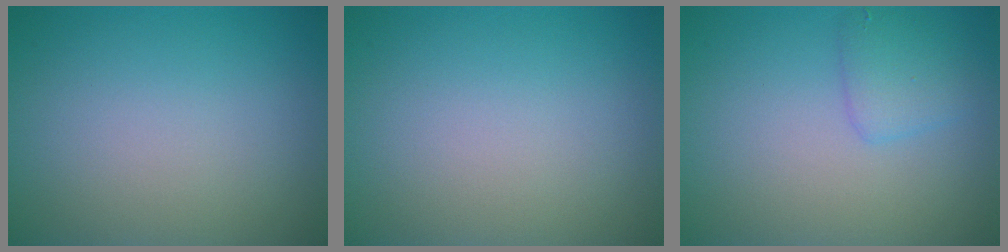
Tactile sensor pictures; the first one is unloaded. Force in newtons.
{"total": 0.0}
{"total": 2.0, "press": 2.0, "slide": 0.0}